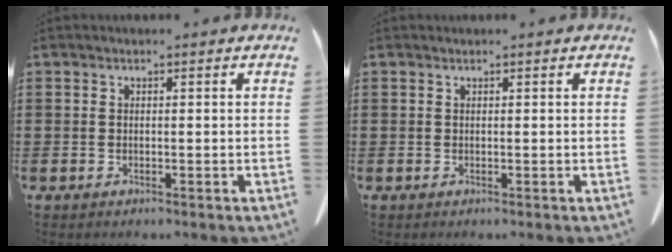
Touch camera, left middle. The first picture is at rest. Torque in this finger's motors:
{"motor_torque": [0.32, -0.01, -0.05, 0.00]}